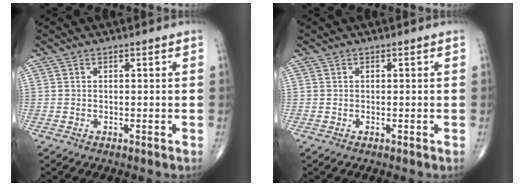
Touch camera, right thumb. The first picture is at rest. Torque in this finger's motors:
{"motor_torque": [0.08, 0.06, -0.14, -0.04, 0.04]}